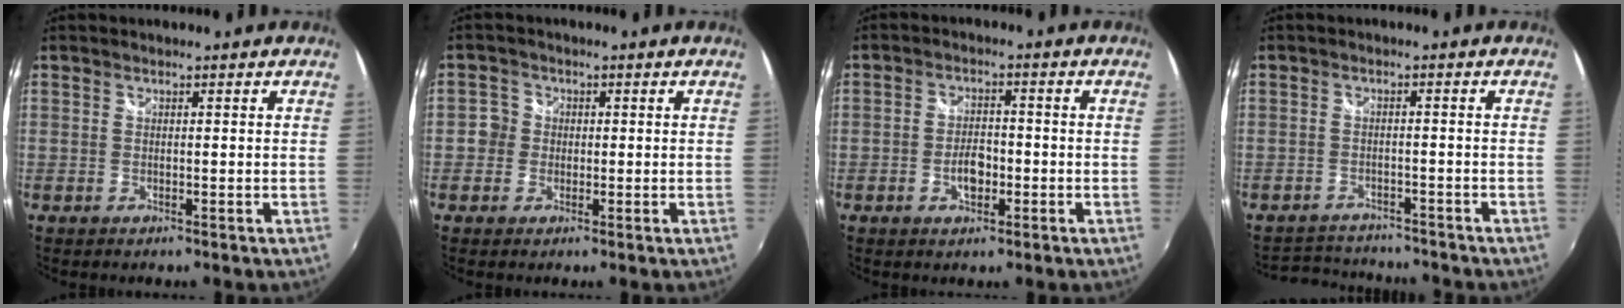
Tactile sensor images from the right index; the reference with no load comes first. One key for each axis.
{"total": 3.1, "fx": -0.9, "fy": 2.9, "fz": 0.5, "tx": -0.001, "ty": 0.011, "tz": -0.019}
{"total": 4.5, "fx": -1.6, "fy": 2.5, "fz": 3.3, "tx": -0.065, "ty": 0.003, "tz": -0.026}
{"total": 7.3, "fx": -7.0, "fy": 2.0, "fz": 1.2, "tx": -0.040, "ty": 0.005, "tz": -0.107}